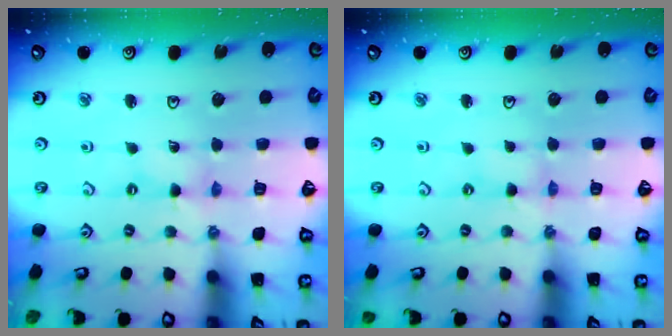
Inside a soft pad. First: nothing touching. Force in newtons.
{"total": 0.0}